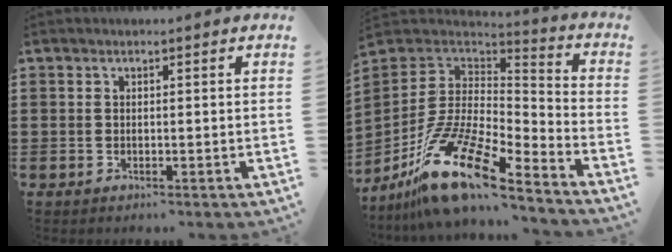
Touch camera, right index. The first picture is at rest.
{"total": 15.2, "force": [-10.0, 4.7, 10.5], "torque": [-0.221, 0.018, -0.187]}